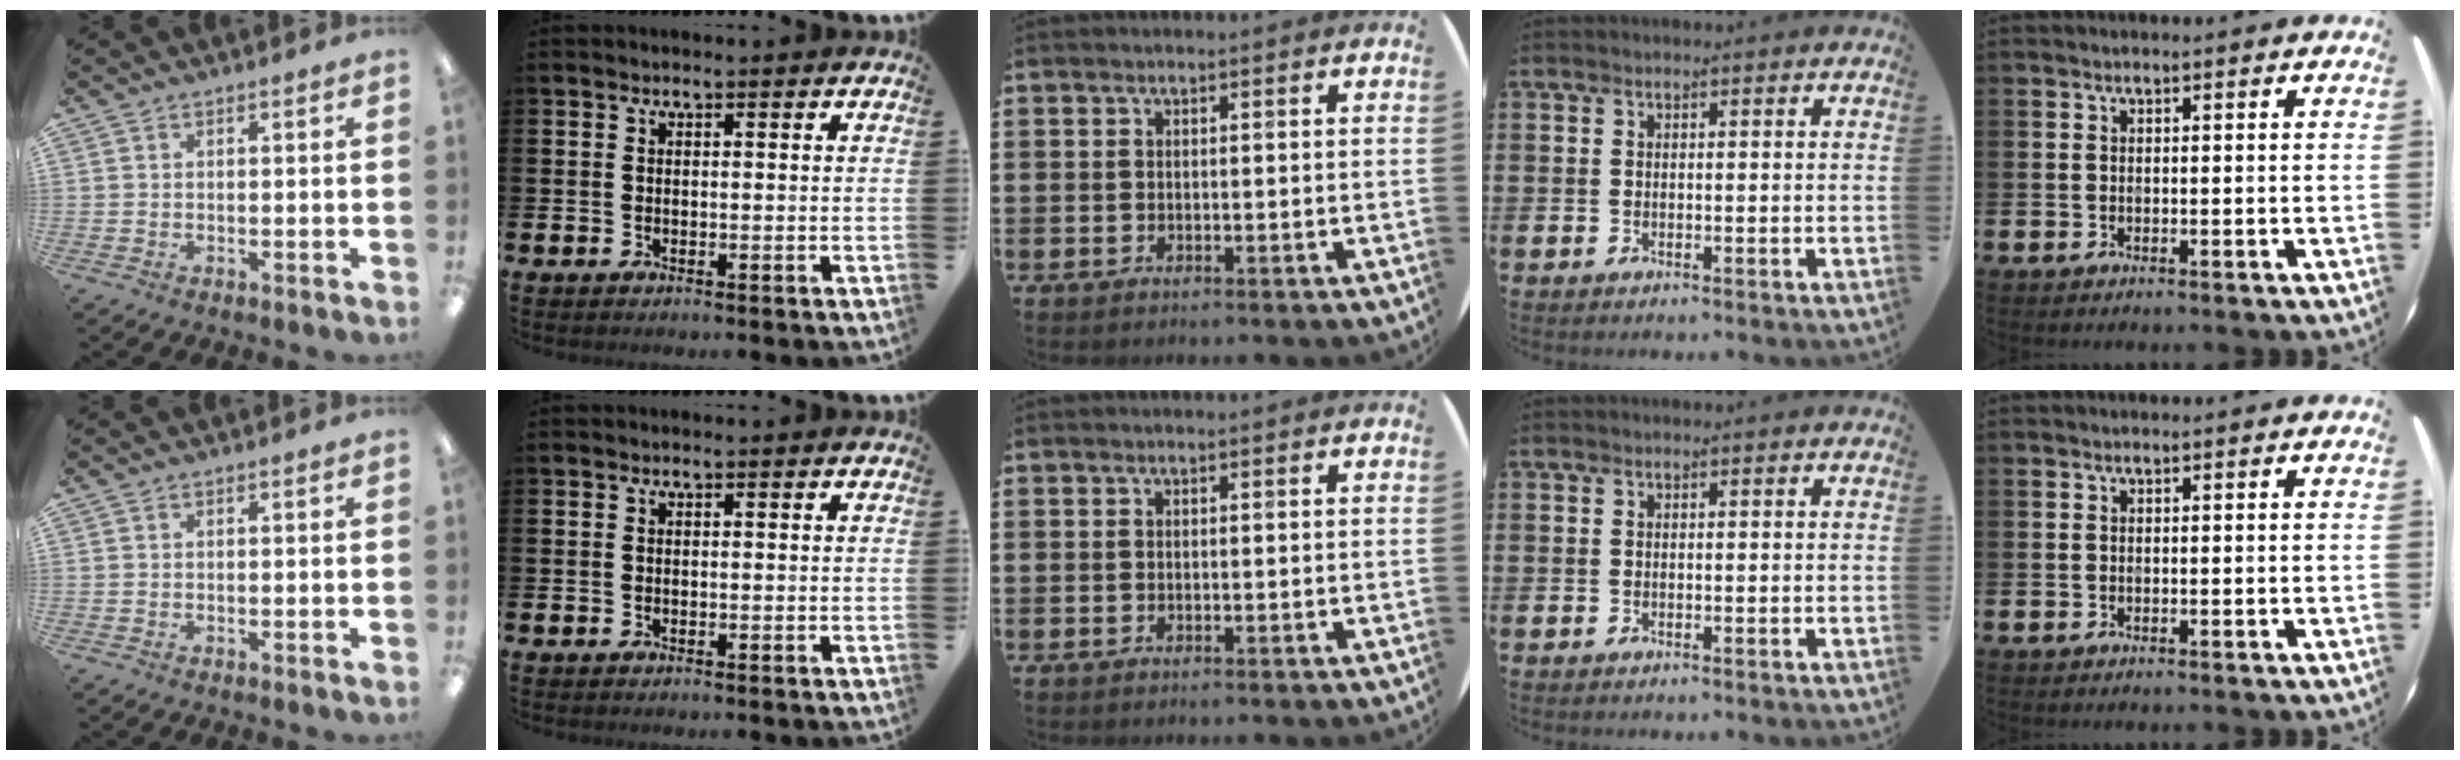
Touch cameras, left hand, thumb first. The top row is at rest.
{}